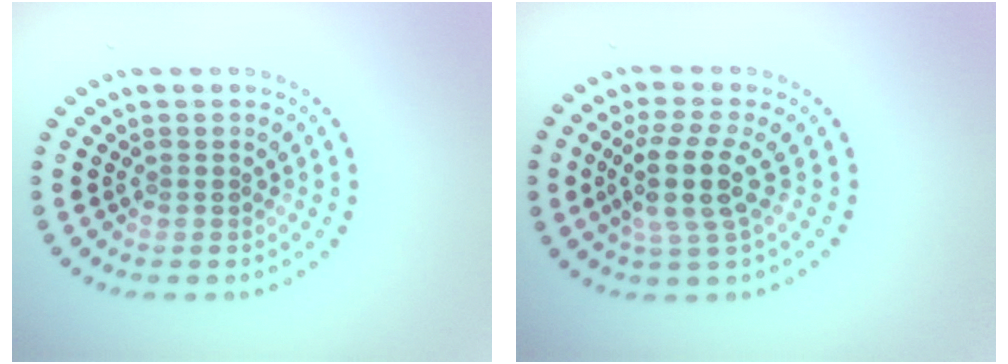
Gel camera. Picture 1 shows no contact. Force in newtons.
{"total": 3.9, "press": 3.0, "slide": 2.4}